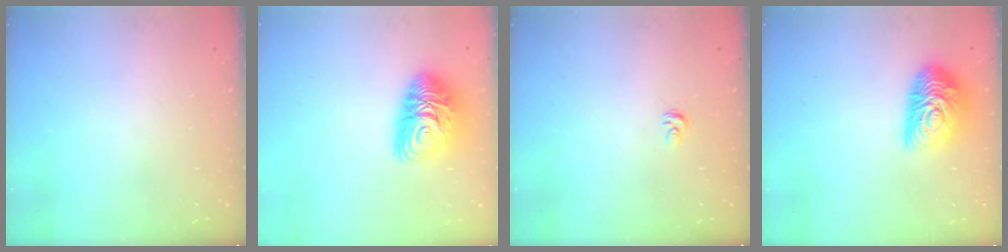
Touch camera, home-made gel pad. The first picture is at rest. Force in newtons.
{"total": 11.7, "press": 11.7, "slide": 1.0}
{"total": 3.9, "press": 3.8, "slide": 0.4}
{"total": 12.8, "press": 12.8, "slide": 0.9}